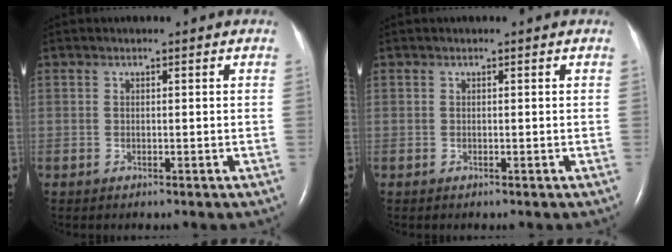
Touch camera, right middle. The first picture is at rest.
{"total": 0.0}